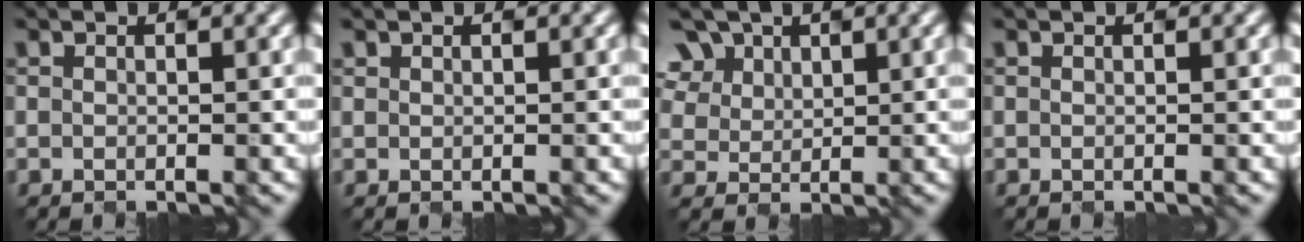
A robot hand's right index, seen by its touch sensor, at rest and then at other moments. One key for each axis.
{"total": 0.8, "fx": -0.1, "fy": -0.5, "fz": -0.7, "tx": -0.002, "ty": -0.007, "tz": 0.021}
{"total": 6.0, "fx": 3.0, "fy": 4.8, "fz": 2.2, "tx": -0.105, "ty": 0.016, "tz": 0.076}
{"total": 0.0}